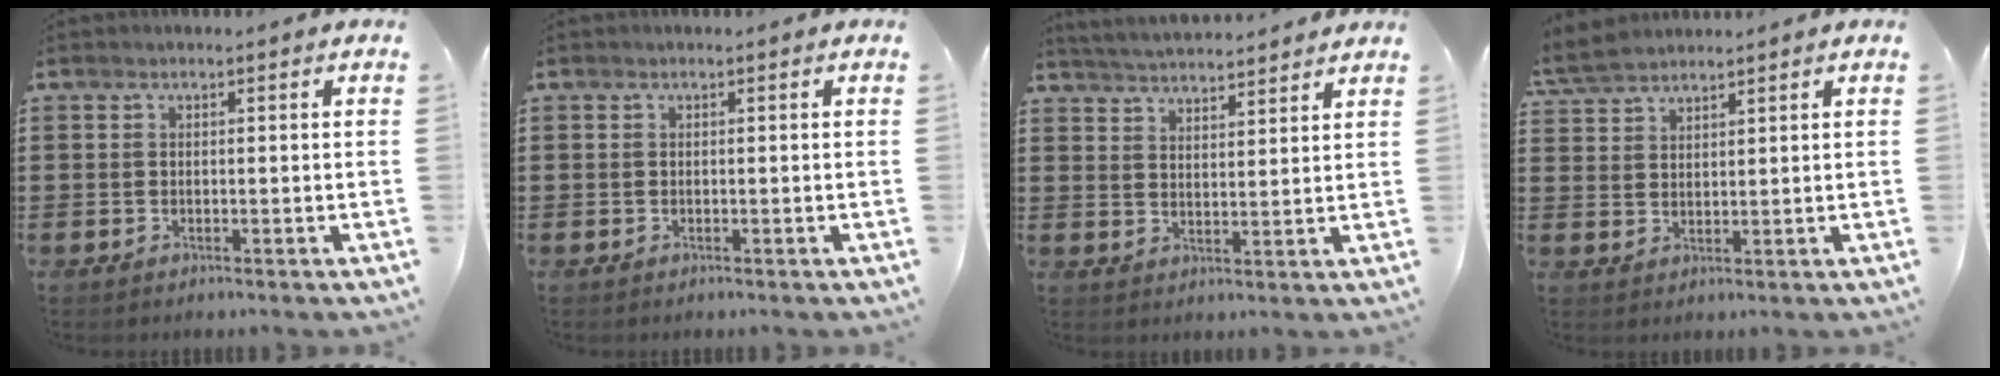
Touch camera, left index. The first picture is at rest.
{"total": 0.0}
{"total": 4.0, "force": [4.0, -0.2, 0.3], "torque": [-0.021, -0.019, 0.072]}
{"total": 4.1, "force": [3.7, 1.2, 1.2], "torque": [-0.037, -0.002, 0.071]}